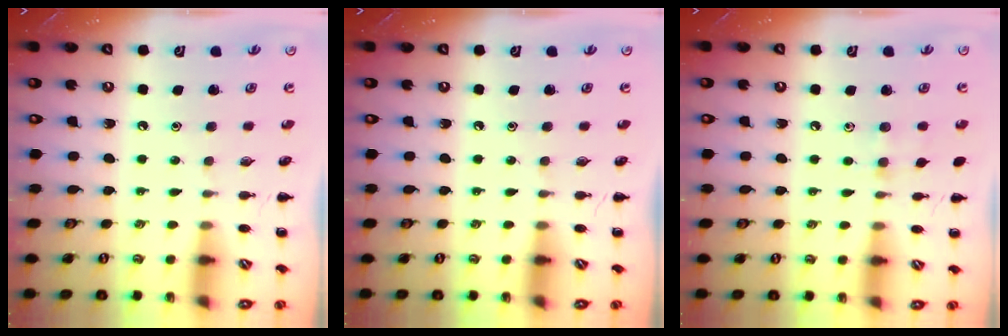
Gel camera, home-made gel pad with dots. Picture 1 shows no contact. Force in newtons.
{"total": 0.0}
{"total": 6.6, "press": 6.3, "slide": 2.0}